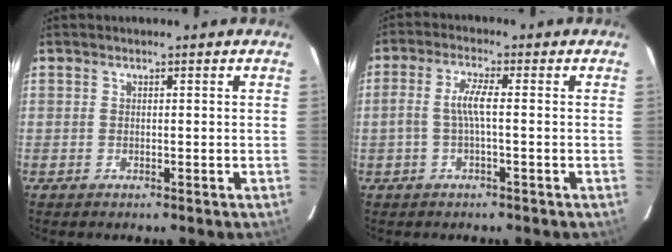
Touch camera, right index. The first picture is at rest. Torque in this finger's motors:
{"motor_torque": [0.14, -0.03, 0.17, 0.09]}